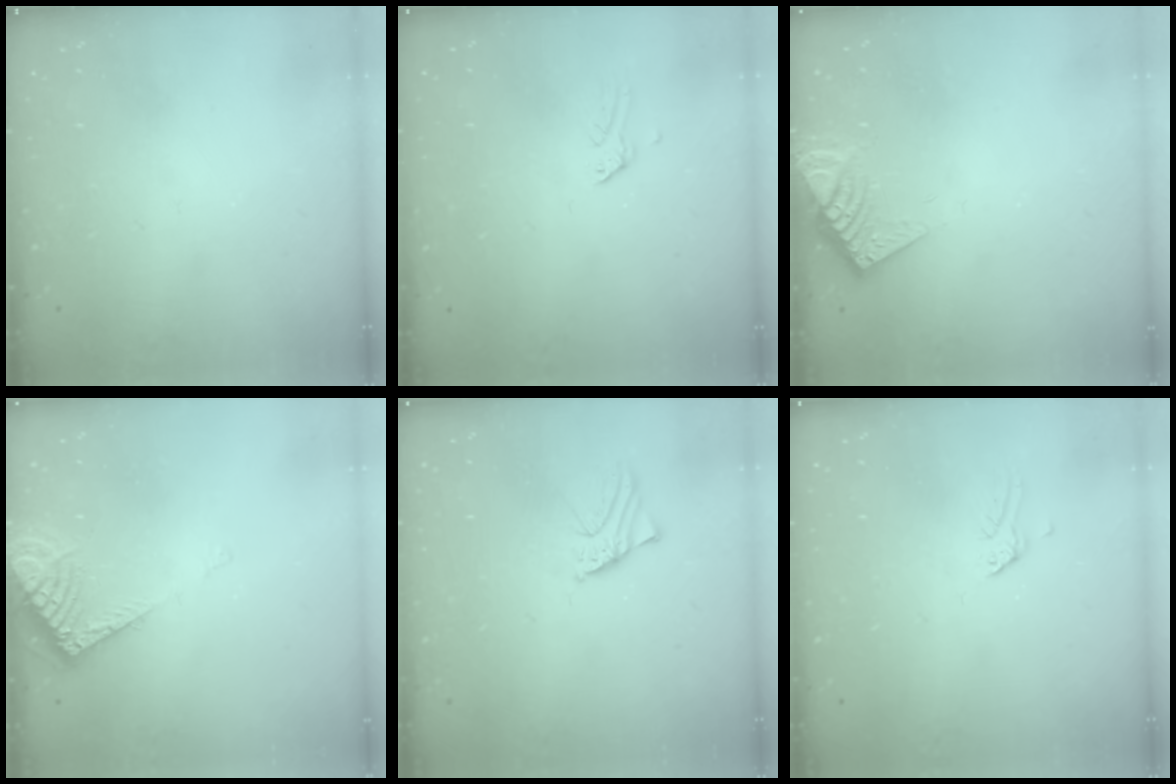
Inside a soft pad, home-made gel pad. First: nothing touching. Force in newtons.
{"total": 0.0}
{"total": 8.5, "press": 8.5, "slide": 0.7}
{"total": 7.1, "press": 7.1, "slide": 0.5}
{"total": 1.8, "press": 1.8, "slide": 0.1}
{"total": 0.0}